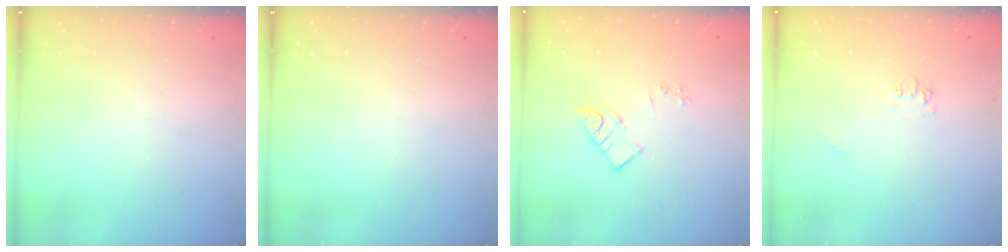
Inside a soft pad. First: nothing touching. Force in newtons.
{"total": 0.0}
{"total": 6.0, "press": 6.0, "slide": 0.2}
{"total": 5.5, "press": 5.5, "slide": 0.7}